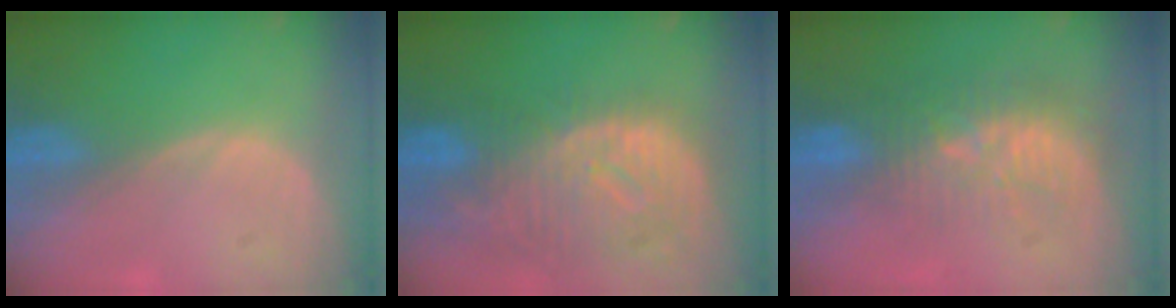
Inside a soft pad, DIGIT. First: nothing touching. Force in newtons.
{"total": 12.2, "press": 10.5, "slide": 6.2}
{"total": 9.1, "press": 8.7, "slide": 2.7}